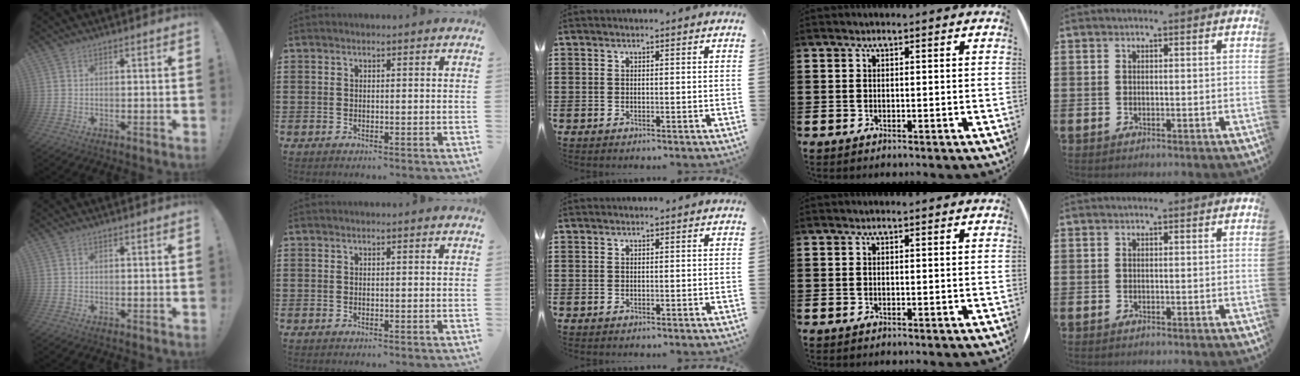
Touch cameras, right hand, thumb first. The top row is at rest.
{}